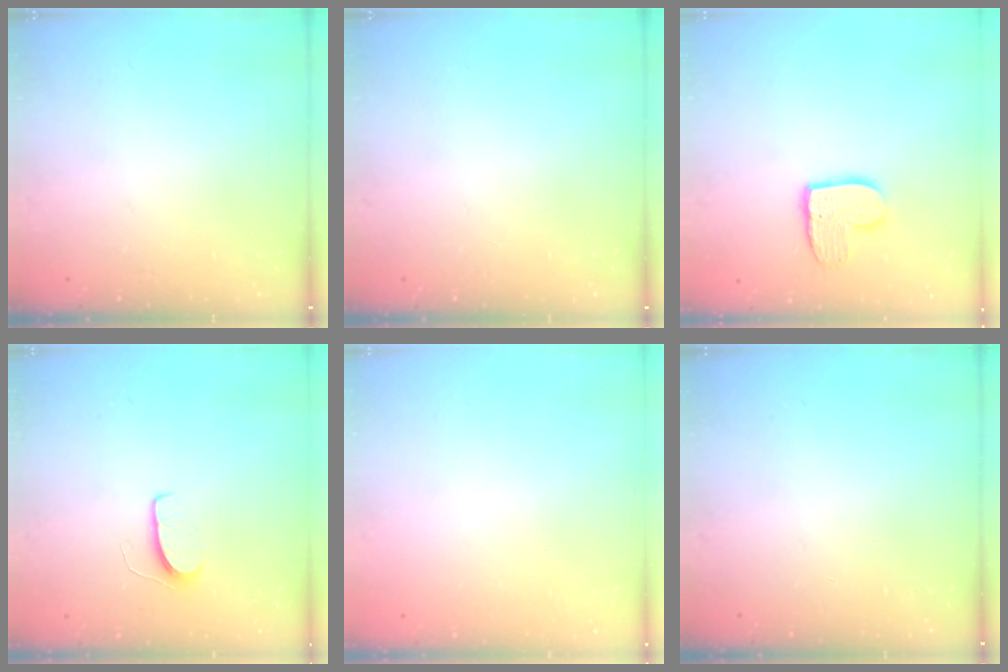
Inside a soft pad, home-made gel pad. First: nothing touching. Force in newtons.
{"total": 0.0}
{"total": 9.2, "press": 9.2, "slide": 0.2}
{"total": 5.8, "press": 5.7, "slide": 0.4}
{"total": 0.0}
{"total": 0.0}